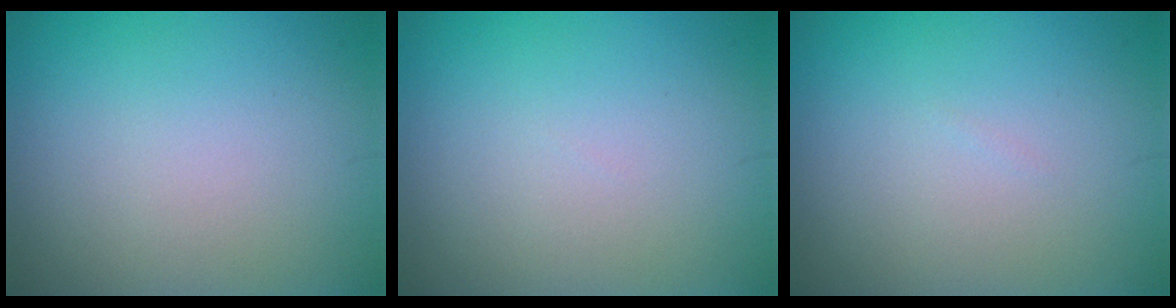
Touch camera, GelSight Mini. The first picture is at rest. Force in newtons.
{"total": 0.0}
{"total": 0.0}